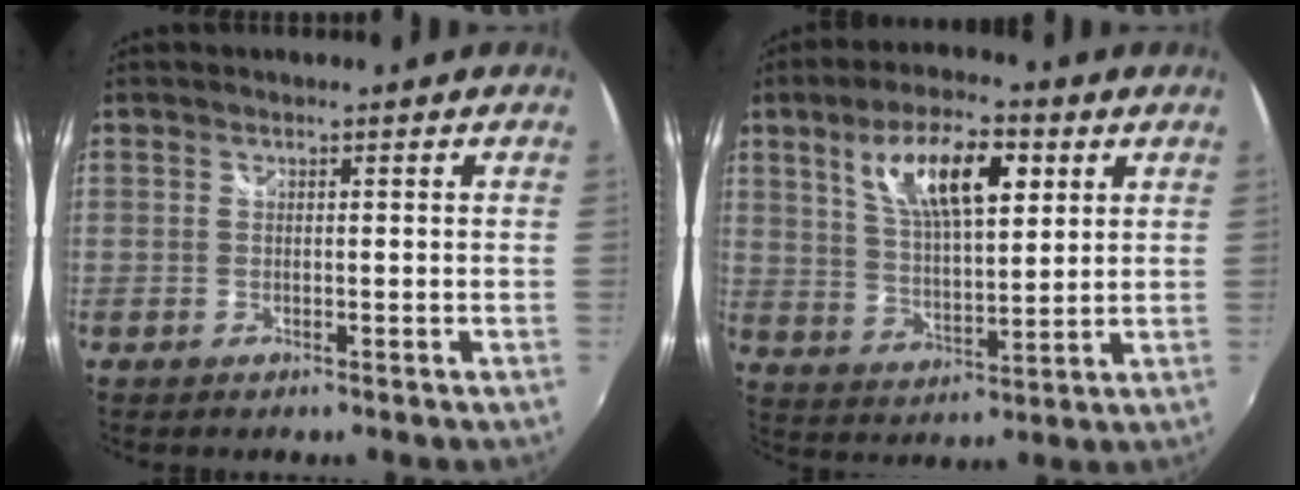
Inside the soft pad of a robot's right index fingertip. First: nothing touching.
{"total": 13.4, "force": [5.6, 5.0, 11.1], "torque": [-0.197, 0.016, 0.102]}